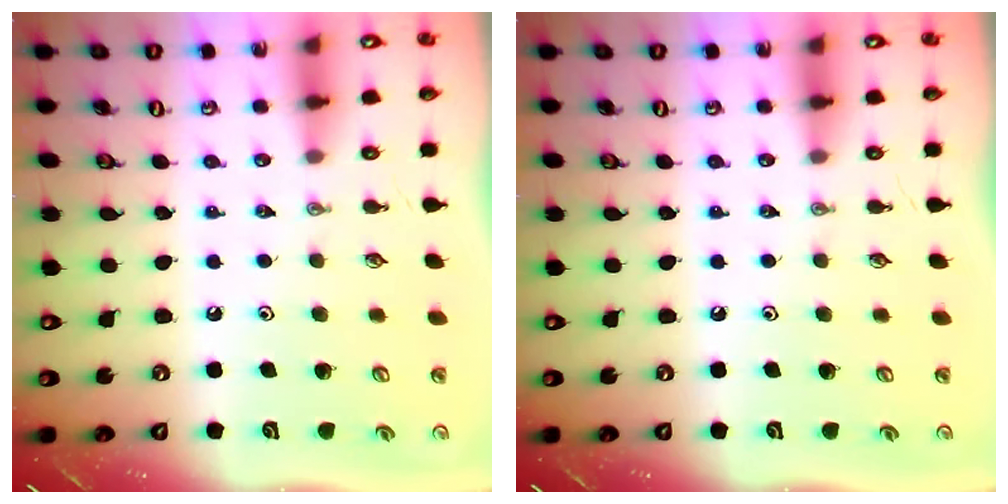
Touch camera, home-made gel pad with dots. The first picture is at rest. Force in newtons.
{"total": 0.0}